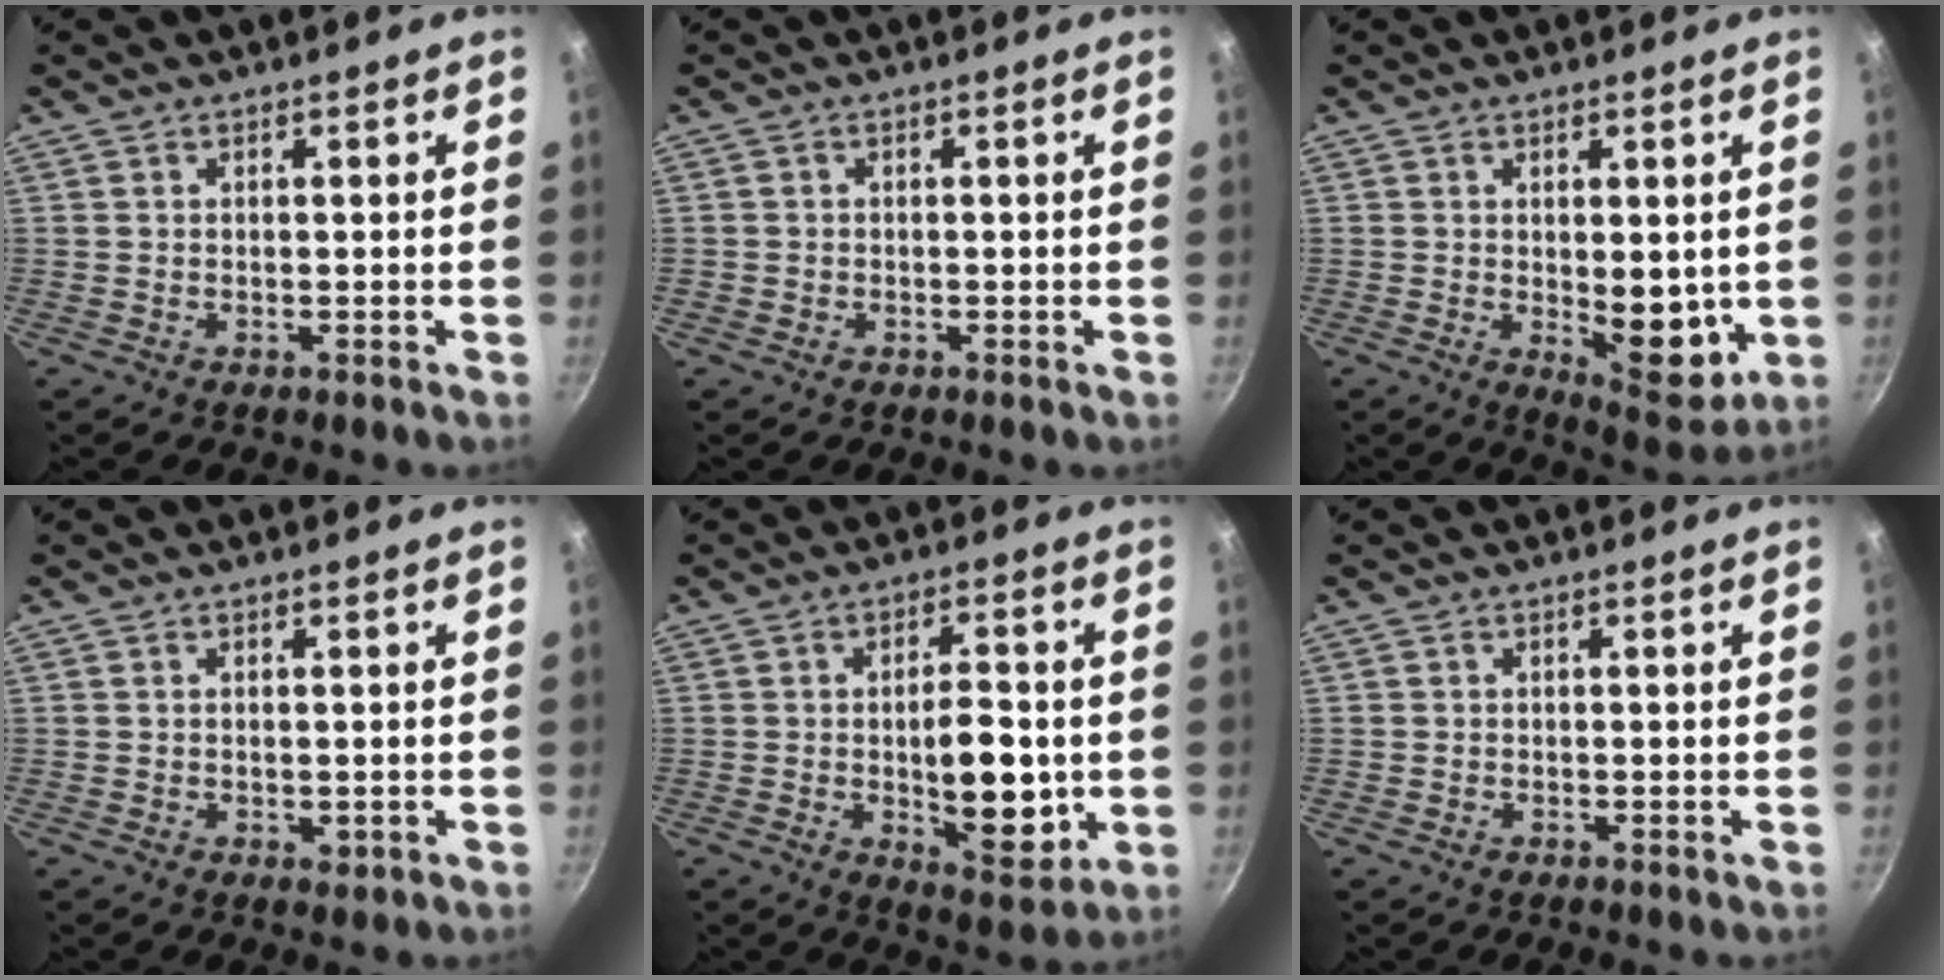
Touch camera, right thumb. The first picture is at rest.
{"total": 0.8, "force": [-0.2, 0.7, 0.1], "torque": [-0.001, 0.001, -0.004]}
{"total": 10.2, "force": [-0.3, 5.0, 8.9], "torque": [-0.090, -0.028, 0.008]}
{"total": 1.4, "force": [-0.1, 0.9, 1.1], "torque": [-0.014, -0.003, 0.001]}
{"total": 13.0, "force": [-1.3, 6.1, 11.4], "torque": [-0.142, -0.012, -0.012]}
{"total": 0.0}